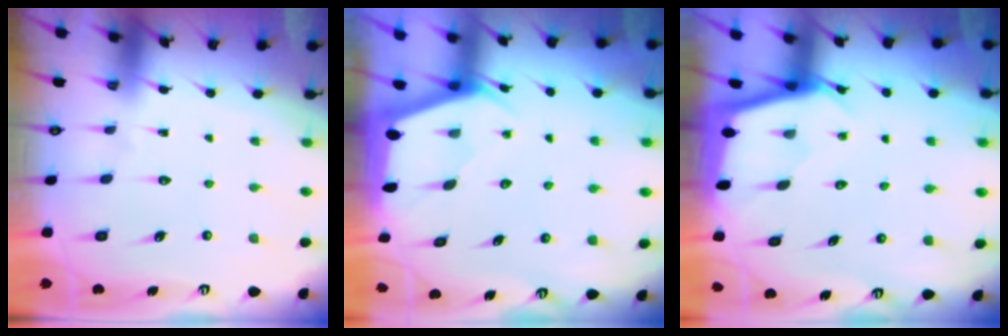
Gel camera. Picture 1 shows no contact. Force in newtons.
{"total": 1.9, "press": 1.9, "slide": 0.3}
{"total": 2.4, "press": 2.4, "slide": 0.2}